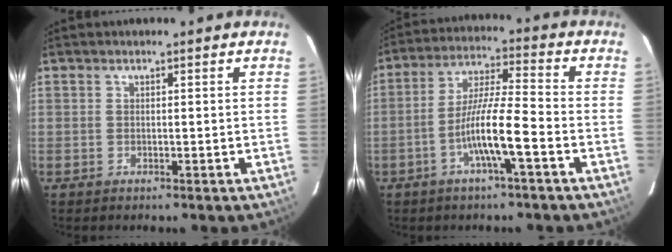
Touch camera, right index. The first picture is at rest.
{"total": 9.7, "force": [-3.6, 0.3, 8.9], "torque": [-0.171, 0.006, -0.071]}